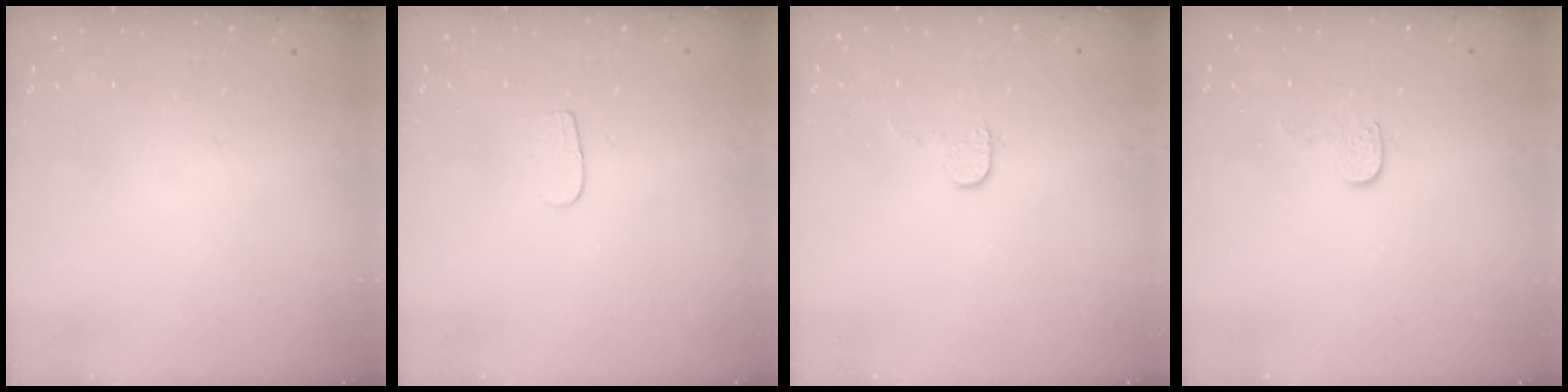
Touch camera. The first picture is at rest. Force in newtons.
{"total": 4.8, "press": 4.8, "slide": 0.5}
{"total": 5.0, "press": 4.9, "slide": 0.5}
{"total": 6.7, "press": 6.7, "slide": 0.6}